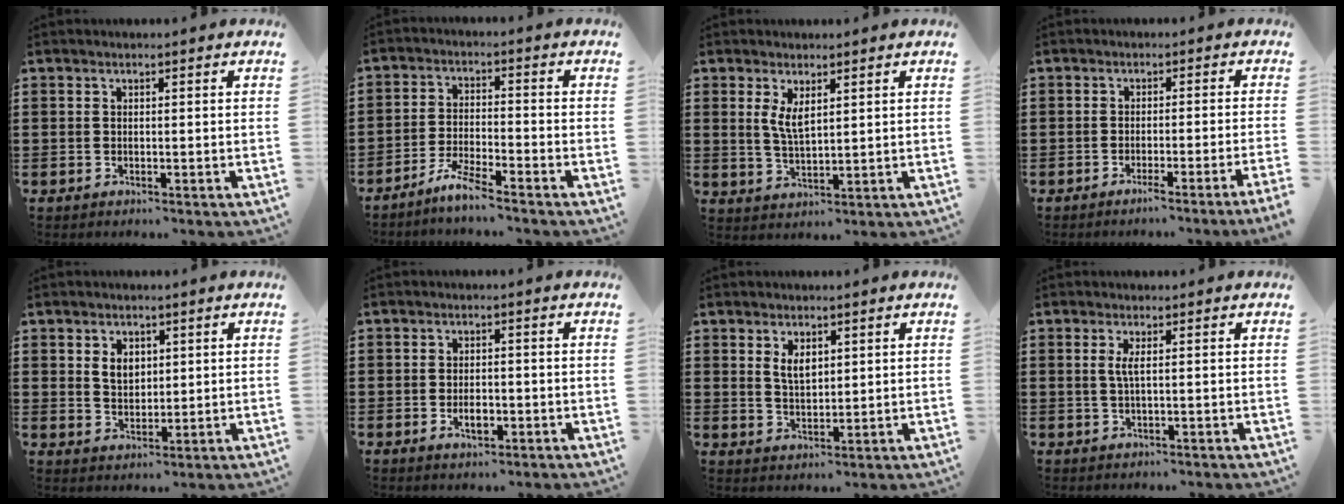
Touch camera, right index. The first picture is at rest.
{"total": 4.6, "force": [-4.2, -0.3, 1.8], "torque": [-0.046, -0.008, -0.082]}
{"total": 3.5, "force": [1.6, 1.2, 2.8], "torque": [-0.059, 0.002, 0.029]}
{"total": 2.5, "force": [-1.8, -0.9, 1.6], "torque": [-0.026, -0.006, -0.035]}
{"total": 3.4, "force": [1.3, 2.5, 1.9], "torque": [-0.038, 0.006, 0.021]}
{"total": 2.7, "force": [-0.9, 1.3, 2.1], "torque": [-0.033, -0.002, -0.019]}
{"total": 3.2, "force": [1.7, 1.7, 2.1], "torque": [-0.039, 0.002, 0.028]}
{"total": 1.9, "force": [0.3, 0.1, 1.8], "torque": [-0.038, -0.002, 0.004]}